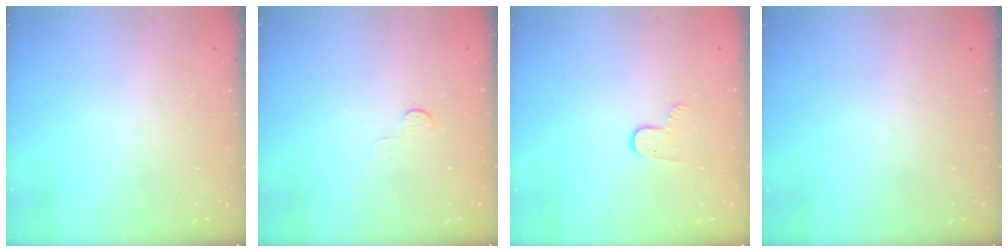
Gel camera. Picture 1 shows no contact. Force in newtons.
{"total": 3.1, "press": 3.1, "slide": 0.3}
{"total": 5.7, "press": 5.7, "slide": 0.5}
{"total": 0.0}